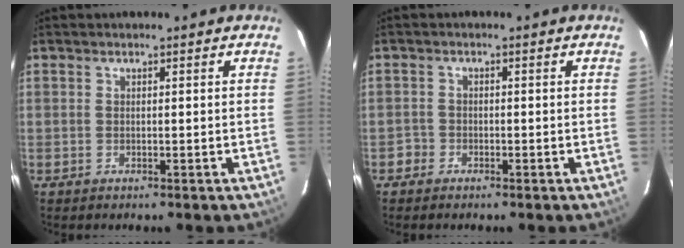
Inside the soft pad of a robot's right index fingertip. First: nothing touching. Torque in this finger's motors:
{"motor_torque": [-0.16, 0.02, -0.62, -0.21]}